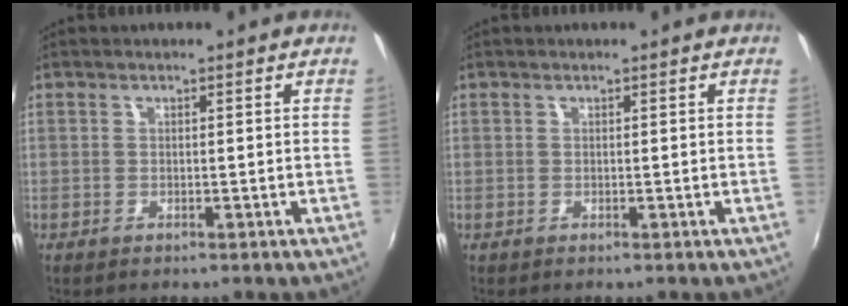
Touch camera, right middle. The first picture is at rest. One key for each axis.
{"total": 0.0}